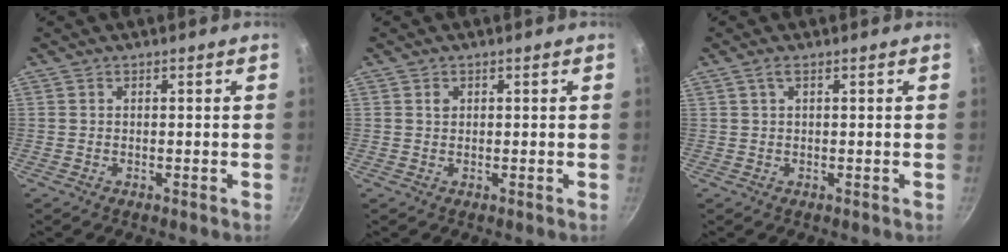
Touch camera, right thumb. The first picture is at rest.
{"total": 1.0, "force": [0.4, 0.8, 0.4], "torque": [-0.005, 0.001, 0.006]}
{"total": 1.2, "force": [0.6, 0.3, 1.1], "torque": [-0.022, 0.003, 0.013]}